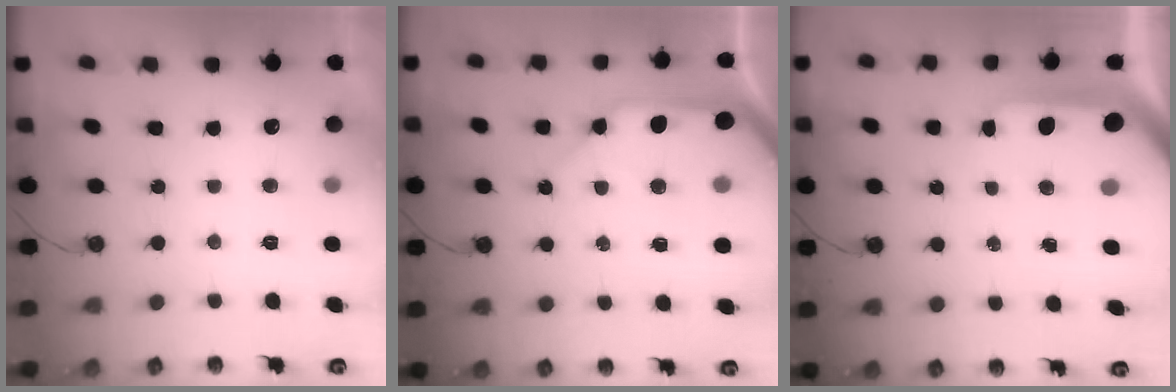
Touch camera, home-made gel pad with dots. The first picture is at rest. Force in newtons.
{"total": 15.0, "press": 14.8, "slide": 2.4}
{"total": 10.3, "press": 10.2, "slide": 1.2}